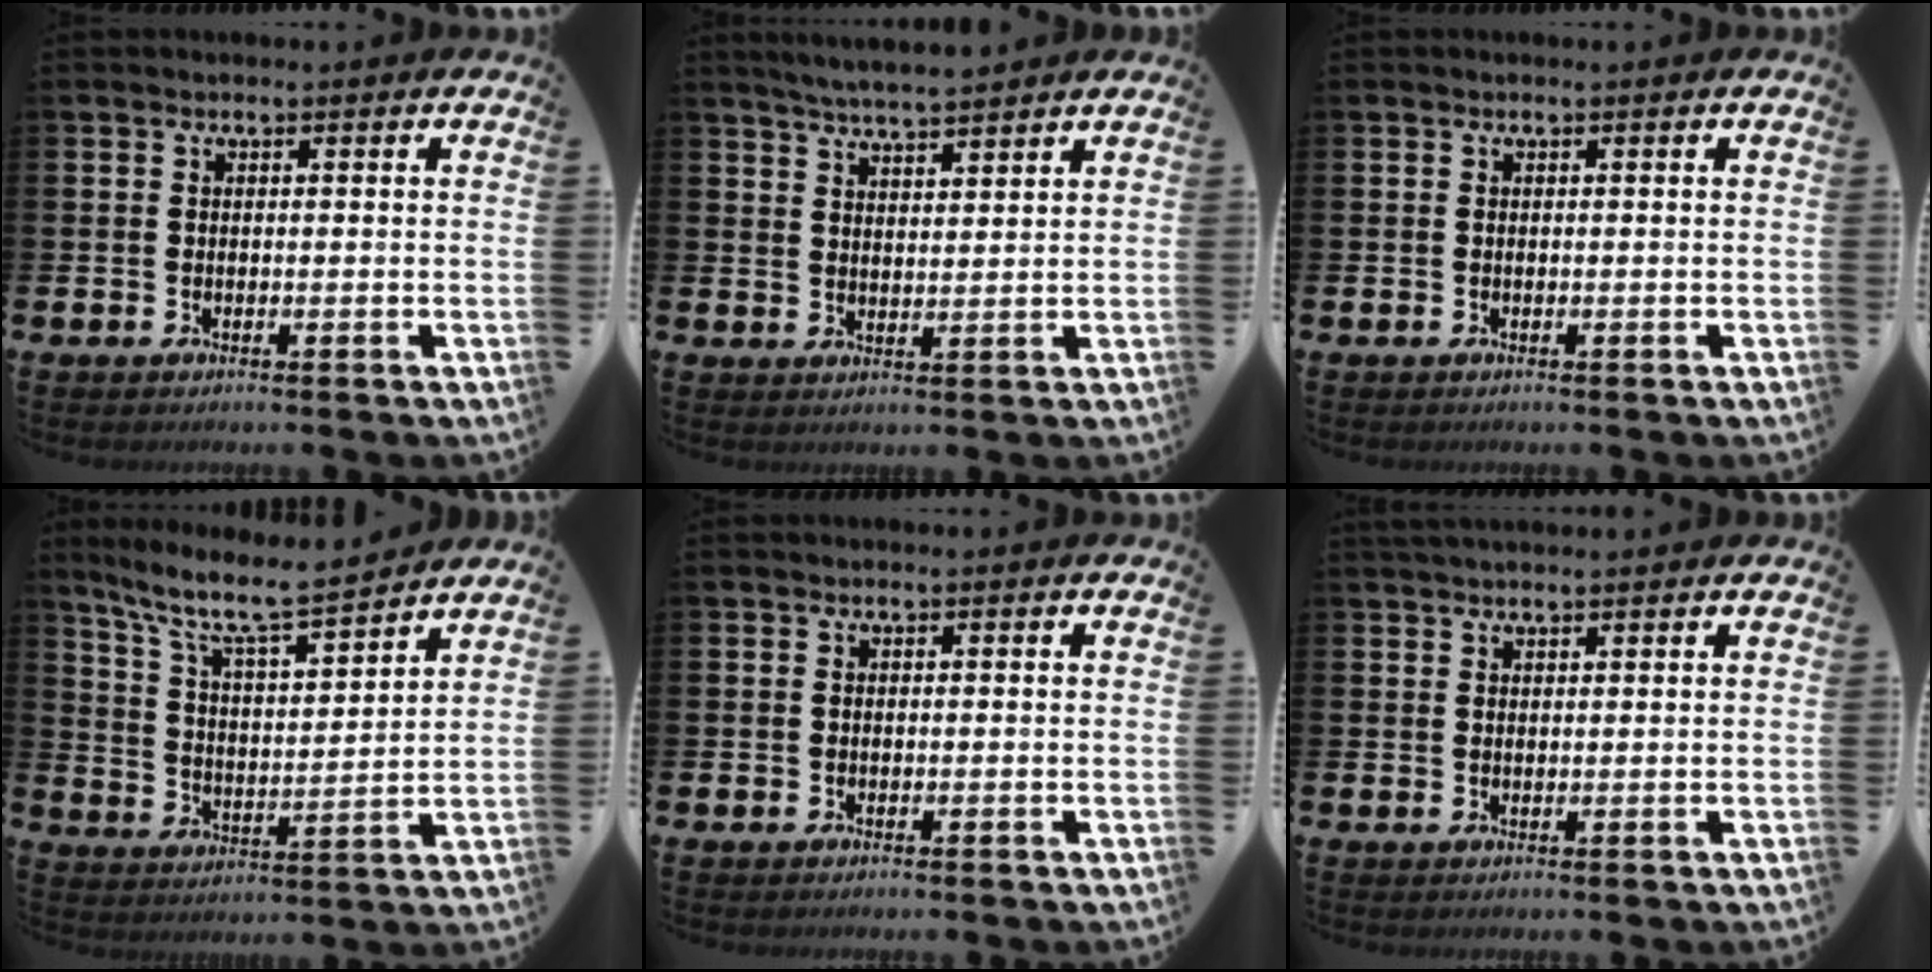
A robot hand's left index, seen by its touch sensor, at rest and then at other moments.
{"total": 4.7, "force": [4.6, 0.1, 1.0], "torque": [-0.030, -0.018, 0.083]}
{"total": 0.0}
{"total": 8.9, "force": [7.8, 1.0, 4.1], "torque": [-0.108, -0.049, 0.134]}
{"total": 0.0}
{"total": 1.8, "force": [1.7, 0.1, 0.4], "torque": [-0.011, -0.002, 0.032]}